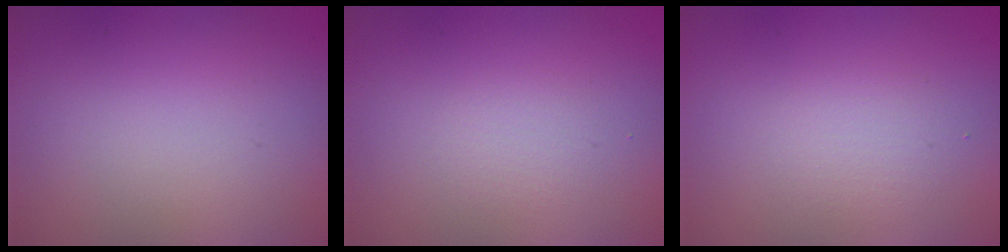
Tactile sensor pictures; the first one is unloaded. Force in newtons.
{"total": 1.0, "press": 1.0, "slide": 0.0}
{"total": 1.6, "press": 1.6, "slide": 0.1}